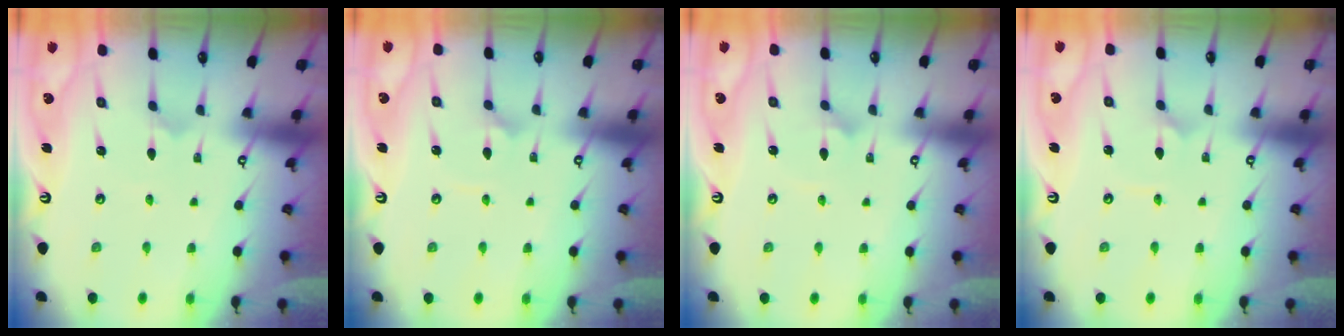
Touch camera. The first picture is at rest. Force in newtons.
{"total": 1.9, "press": 1.9, "slide": 0.1}
{"total": 1.3, "press": 1.3, "slide": 0.0}
{"total": 1.9, "press": 1.9, "slide": 0.0}